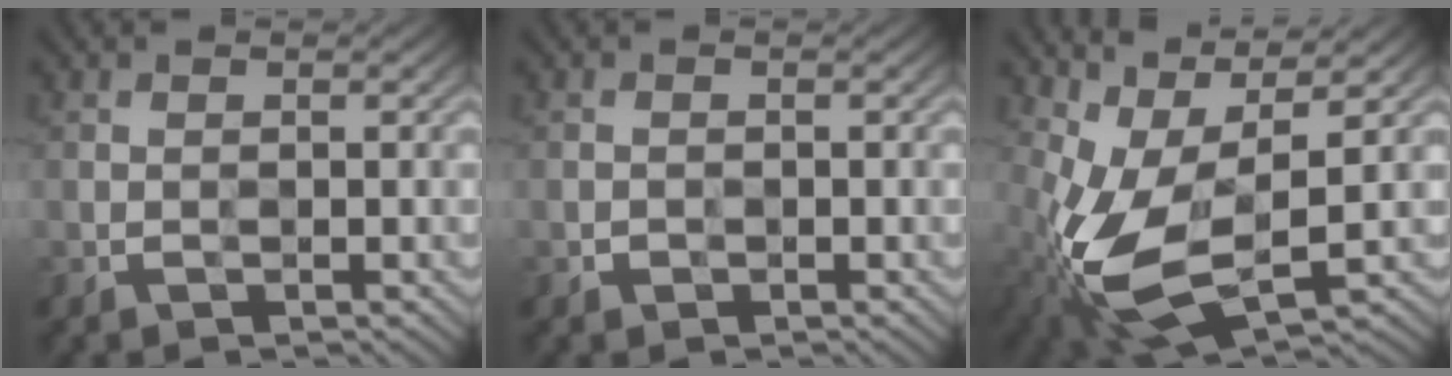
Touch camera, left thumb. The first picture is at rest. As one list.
[{"total": 0.8, "force": [-0.6, 0.4, -0.1], "torque": [0.002, -0.003, -0.012]}, {"total": 10.4, "force": [-0.1, 4.7, 9.3], "torque": [-0.214, -0.007, -0.002]}]